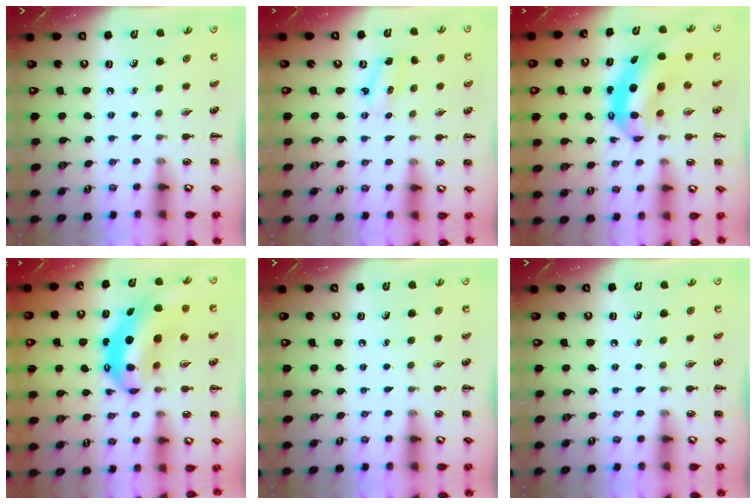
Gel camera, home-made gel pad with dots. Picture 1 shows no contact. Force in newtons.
{"total": 2.6, "press": 2.6, "slide": 0.5}
{"total": 7.1, "press": 6.9, "slide": 1.8}
{"total": 9.9, "press": 9.6, "slide": 2.3}
{"total": 0.0}
{"total": 0.0}